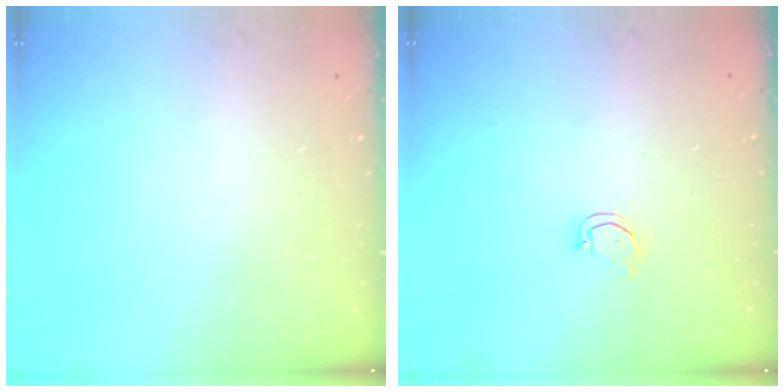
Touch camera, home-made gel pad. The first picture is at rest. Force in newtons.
{"total": 2.9, "press": 2.9, "slide": 0.3}